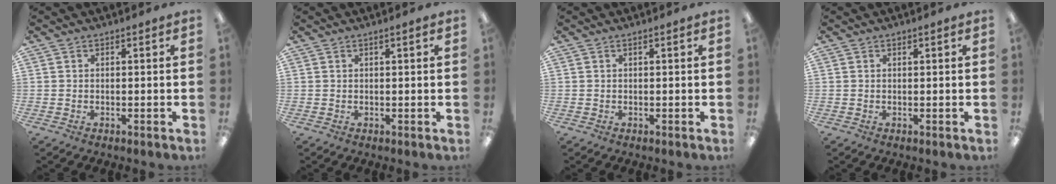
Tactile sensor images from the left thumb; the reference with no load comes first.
{"total": 1.3, "force": [0.5, 0.2, 1.2], "torque": [-0.023, 0.002, 0.008]}
{"total": 0.0}
{"total": 0.7, "force": [0.4, 0.2, 0.5], "torque": [-0.012, 0.002, 0.007]}